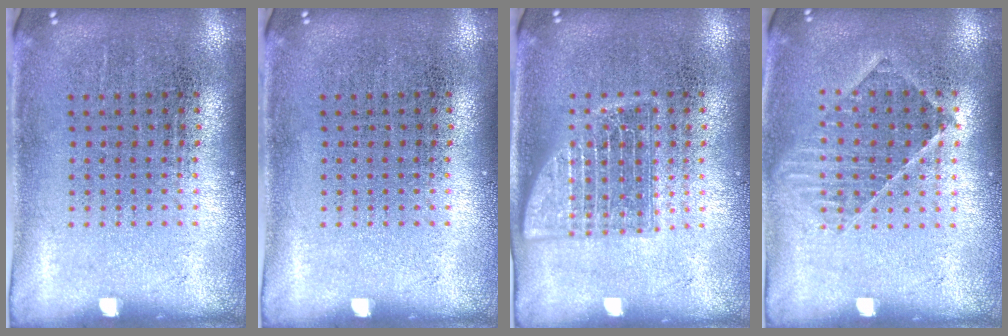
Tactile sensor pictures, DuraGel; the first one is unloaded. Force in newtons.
{"total": 0.0}
{"total": 2.3, "press": 2.3, "slide": 0.3}
{"total": 1.2, "press": 1.1, "slide": 0.5}